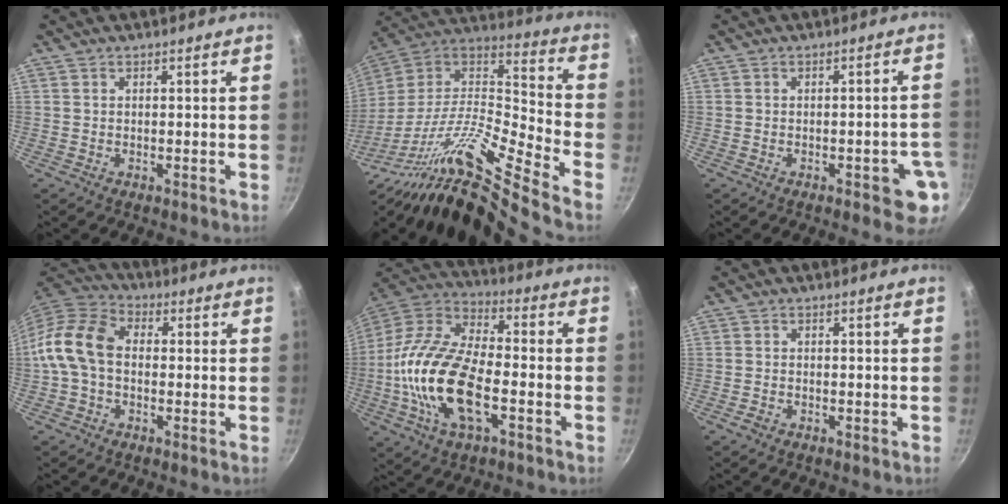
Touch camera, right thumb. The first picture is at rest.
{"total": 26.1, "force": [-16.3, 4.5, 19.8], "torque": [-0.299, 0.079, -0.307]}
{"total": 6.3, "force": [-2.2, 2.6, 5.4], "torque": [-0.041, 0.017, -0.021]}
{"total": 11.4, "force": [-0.5, 8.0, 8.0], "torque": [-0.139, 0.032, -0.030]}
{"total": 20.7, "force": [-5.2, 9.9, 17.4], "torque": [-0.329, 0.035, -0.115]}
{"total": 1.3, "force": [-0.9, 0.8, 0.6], "torque": [-0.018, 0.011, -0.018]}